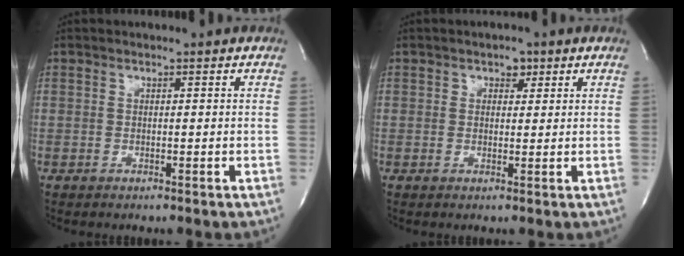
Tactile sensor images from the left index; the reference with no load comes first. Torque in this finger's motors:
{"motor_torque": [-0.33, 0.35, -0.10, -0.01]}